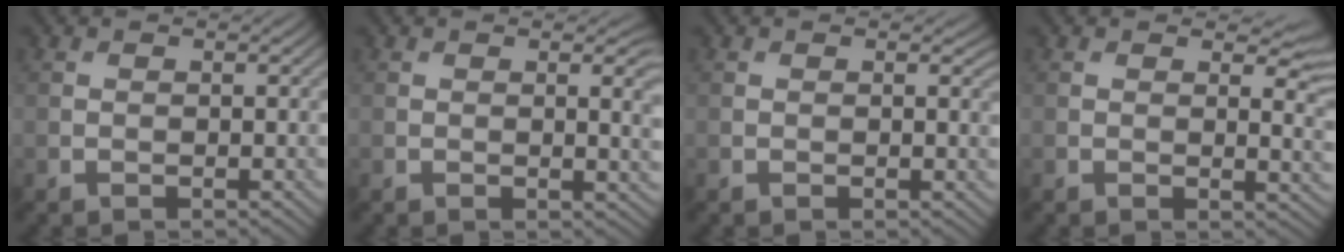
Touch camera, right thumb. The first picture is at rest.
{"total": 2.9, "force": [0.6, 0.7, 2.8], "torque": [-0.039, -0.001, 0.010]}
{"total": 0.6, "force": [0.2, 0.1, 0.6], "torque": [-0.006, -0.004, 0.000]}
{"total": 4.1, "force": [1.9, 1.7, 3.2], "torque": [-0.041, -0.011, 0.029]}